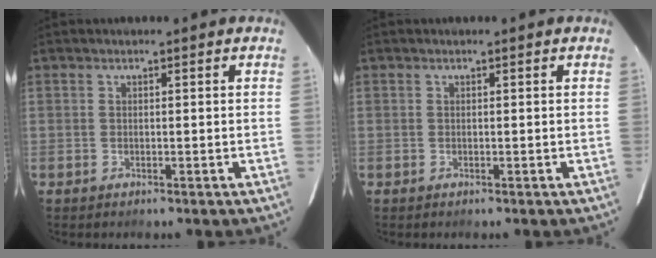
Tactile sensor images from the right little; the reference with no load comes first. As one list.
[{"total": 0.0}]